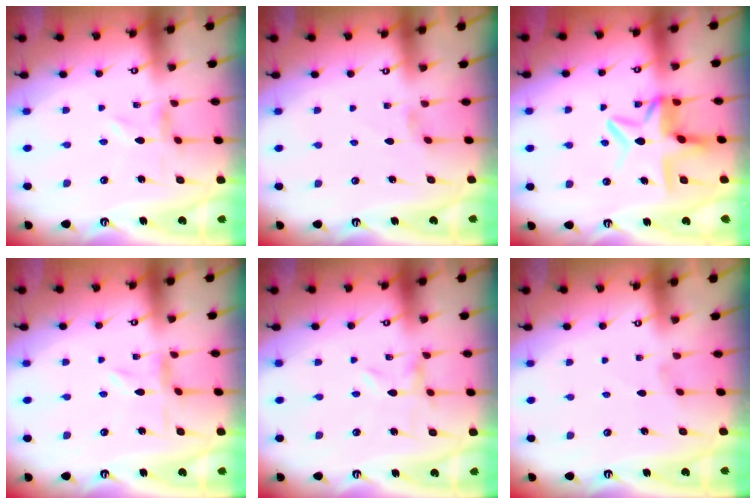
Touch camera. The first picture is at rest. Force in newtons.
{"total": 1.1, "press": 1.1, "slide": 0.3}
{"total": 10.3, "press": 10.2, "slide": 1.1}
{"total": 0.5, "press": 0.4, "slide": 0.3}
{"total": 0.0}
{"total": 0.0}